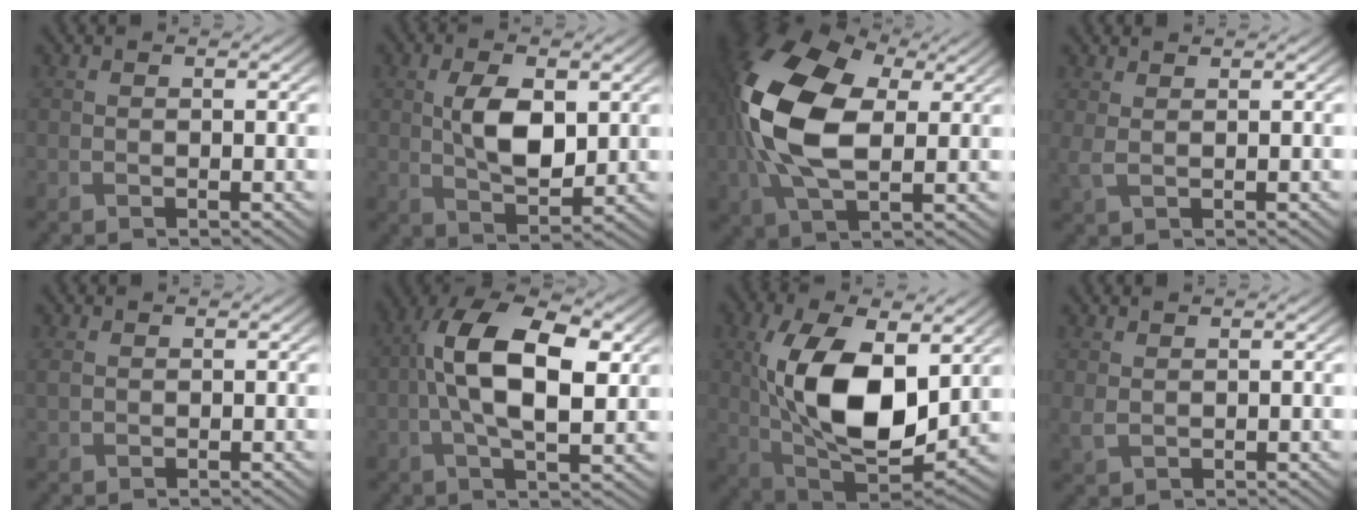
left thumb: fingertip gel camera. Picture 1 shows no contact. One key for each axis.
{"total": 7.0, "fx": 1.0, "fy": 3.6, "fz": 5.9, "tx": -0.119, "ty": -0.003, "tz": 0.023}
{"total": 16.2, "fx": 1.5, "fy": 9.4, "fz": 13.2, "tx": -0.314, "ty": 0.010, "tz": 0.025}
{"total": 1.9, "fx": 1.2, "fy": 0.8, "fz": 1.2, "tx": -0.039, "ty": 0.000, "tz": 0.028}
{"total": 1.8, "fx": 0.8, "fy": 1.4, "fz": 0.9, "tx": -0.027, "ty": 0.003, "tz": 0.016}
{"total": 12.2, "fx": 0.9, "fy": 5.8, "fz": 10.7, "tx": -0.204, "ty": 0.013, "tz": 0.015}
{"total": 15.0, "fx": 1.8, "fy": 8.0, "fz": 12.6, "tx": -0.257, "ty": -0.010, "tz": 0.041}
{"total": 1.9, "fx": 1.0, "fy": 1.2, "fz": 1.0, "tx": -0.033, "ty": -0.002, "tz": 0.027}